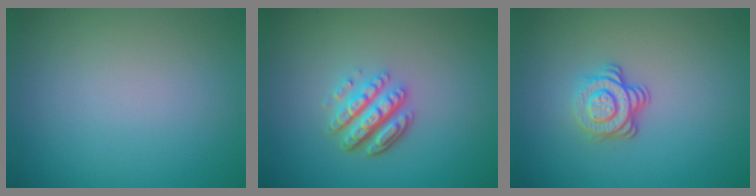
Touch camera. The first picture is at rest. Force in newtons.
{"total": 4.7, "press": 3.4, "slide": 3.3}
{"total": 3.6, "press": 2.6, "slide": 2.5}